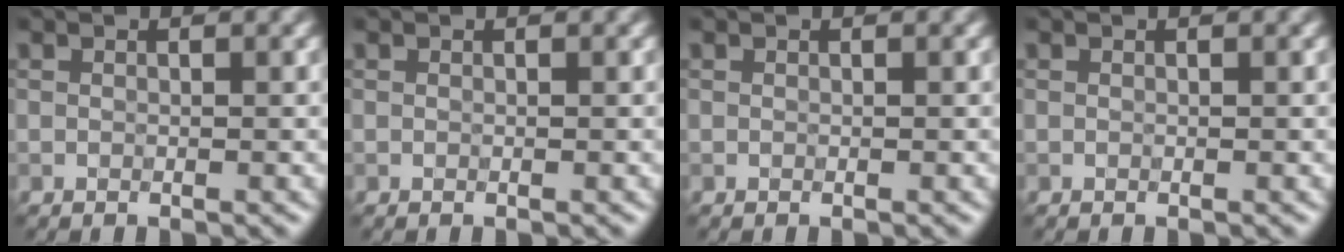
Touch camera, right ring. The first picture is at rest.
{"total": 0.0}
{"total": 0.0}
{"total": 0.0}